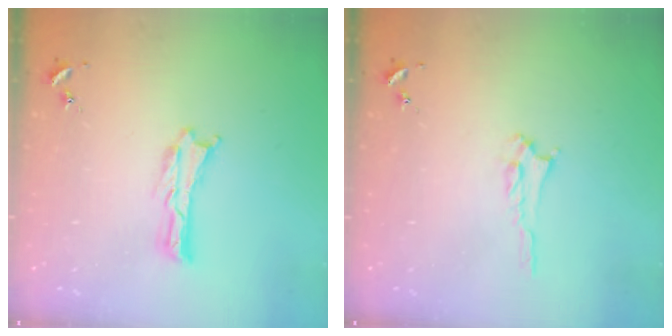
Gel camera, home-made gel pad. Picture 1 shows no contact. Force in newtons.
{"total": 2.2, "press": 2.2, "slide": 0.3}